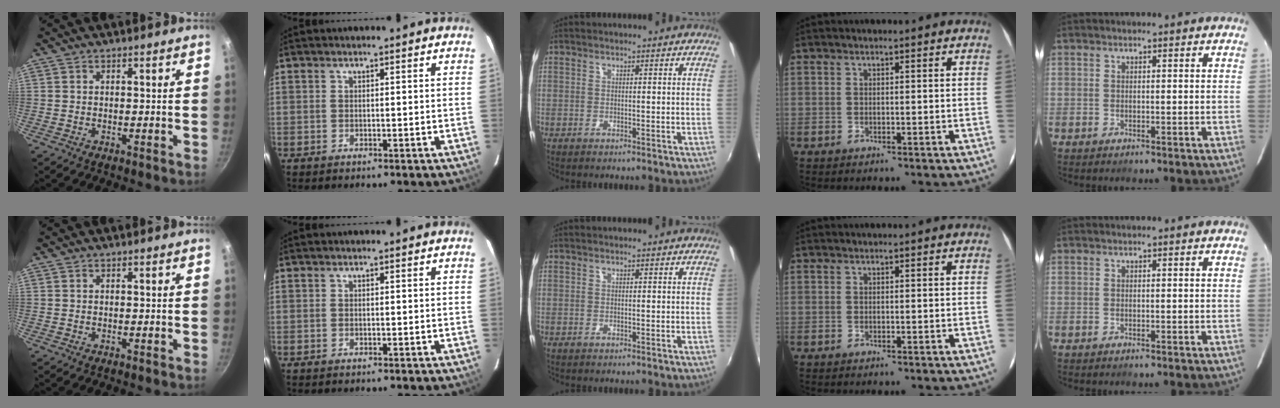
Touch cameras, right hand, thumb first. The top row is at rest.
{}